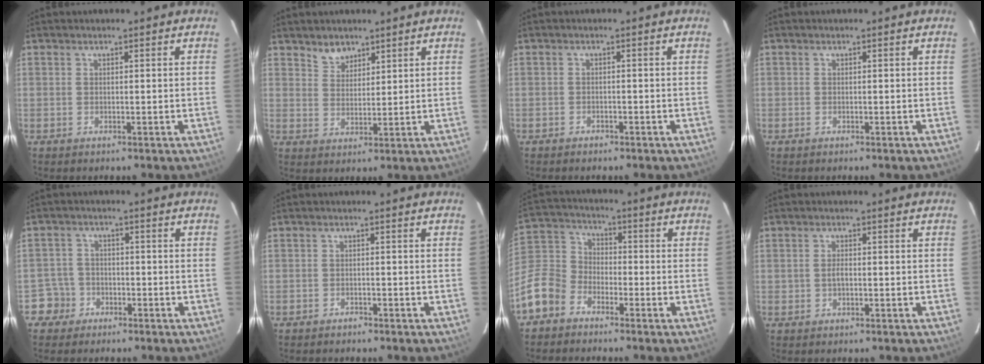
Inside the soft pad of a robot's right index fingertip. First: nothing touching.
{"total": 3.8, "force": [3.0, 2.1, 0.8], "torque": [-0.009, 0.006, 0.056]}
{"total": 1.4, "force": [-1.2, 0.8, 0.1], "torque": [-0.007, 0.006, -0.020]}
{"total": 0.6, "force": [-0.4, 0.5, 0.0], "torque": [0.001, 0.002, -0.006]}
{"total": 4.5, "force": [-2.5, 3.7, -0.3], "torque": [0.003, 0.022, -0.048]}
{"total": 1.4, "force": [-1.3, 0.6, 0.0], "torque": [-0.007, 0.004, -0.022]}
{"total": 12.3, "force": [-7.2, 9.0, 4.2], "torque": [-0.111, 0.039, -0.148]}
{"total": 1.6, "force": [-0.3, 1.0, 1.1], "torque": [-0.023, 0.003, -0.006]}